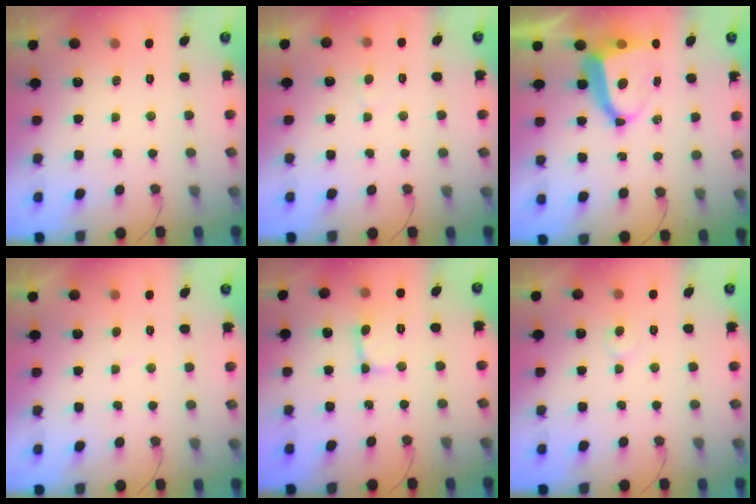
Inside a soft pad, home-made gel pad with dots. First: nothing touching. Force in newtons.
{"total": 2.5, "press": 2.5, "slide": 0.1}
{"total": 9.3, "press": 9.2, "slide": 0.9}
{"total": 2.4, "press": 2.4, "slide": 0.4}
{"total": 3.5, "press": 3.4, "slide": 0.5}
{"total": 5.1, "press": 5.0, "slide": 0.4}